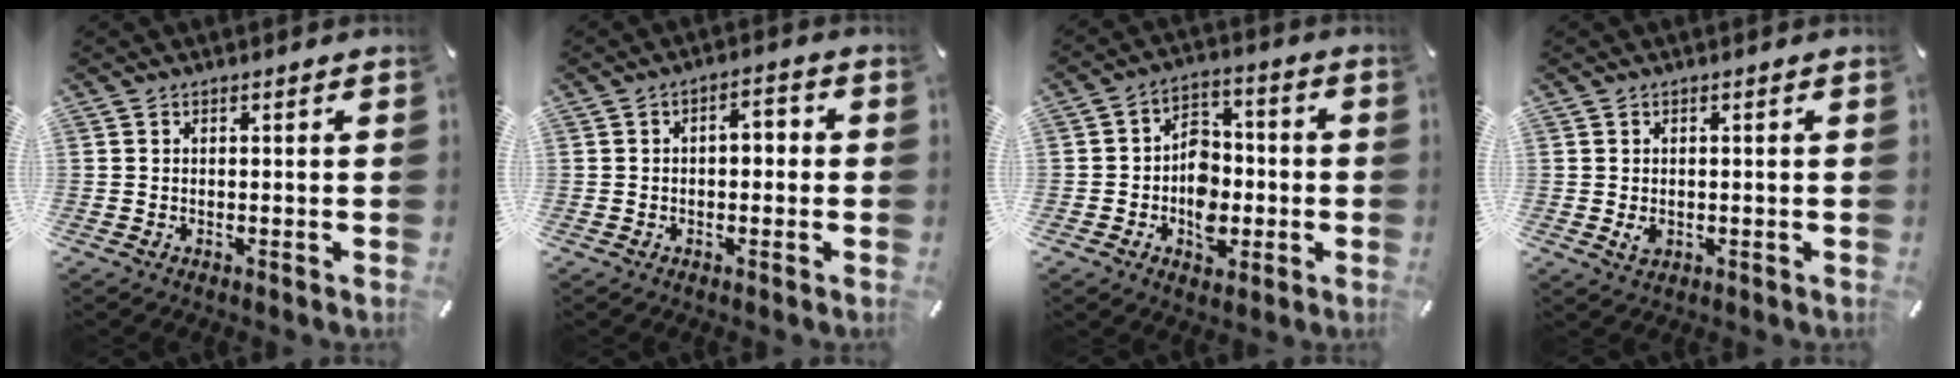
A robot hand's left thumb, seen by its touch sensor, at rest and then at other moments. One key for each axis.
{"total": 3.7, "fx": -1.0, "fy": 2.2, "fz": 2.8, "tx": -0.044, "ty": 0.016, "tz": -0.025}
{"total": 9.9, "fx": -2.8, "fy": 8.0, "fz": 5.1, "tx": -0.084, "ty": 0.027, "tz": -0.045}
{"total": 1.9, "fx": -0.2, "fy": 1.4, "fz": 1.2, "tx": -0.028, "ty": 0.001, "tz": -0.006}